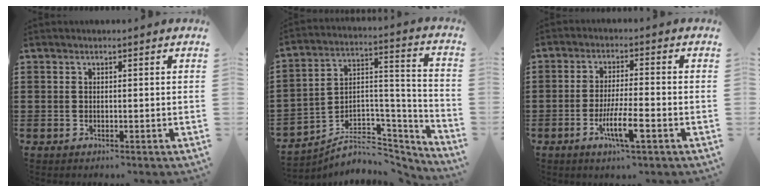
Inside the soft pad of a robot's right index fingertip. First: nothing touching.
{"total": 5.4, "force": [-3.9, 3.4, 1.3], "torque": [-0.024, -0.004, -0.072]}
{"total": 6.5, "force": [-2.8, 0.9, 5.8], "torque": [-0.106, -0.011, -0.049]}